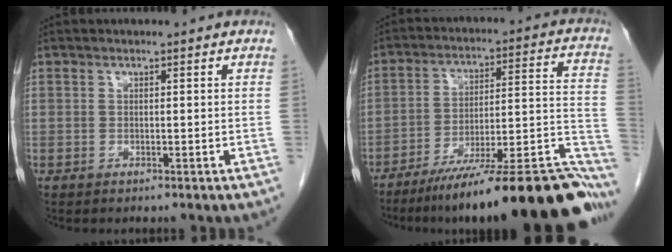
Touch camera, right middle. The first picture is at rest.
{"total": 27.4, "force": [-20.8, 3.1, 17.5], "torque": [-0.152, 0.011, -0.300]}